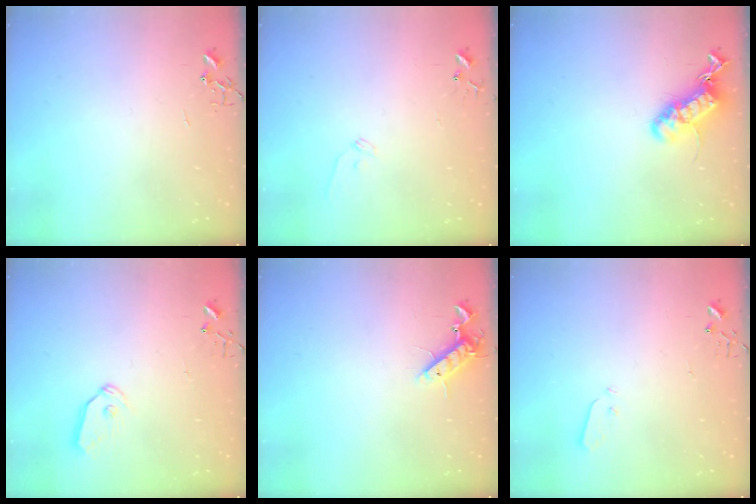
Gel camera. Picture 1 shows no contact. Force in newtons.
{"total": 6.6, "press": 6.6, "slide": 0.6}
{"total": 16.7, "press": 16.6, "slide": 1.2}
{"total": 7.2, "press": 7.2, "slide": 0.4}
{"total": 10.0, "press": 9.8, "slide": 1.5}
{"total": 3.0, "press": 2.9, "slide": 0.3}